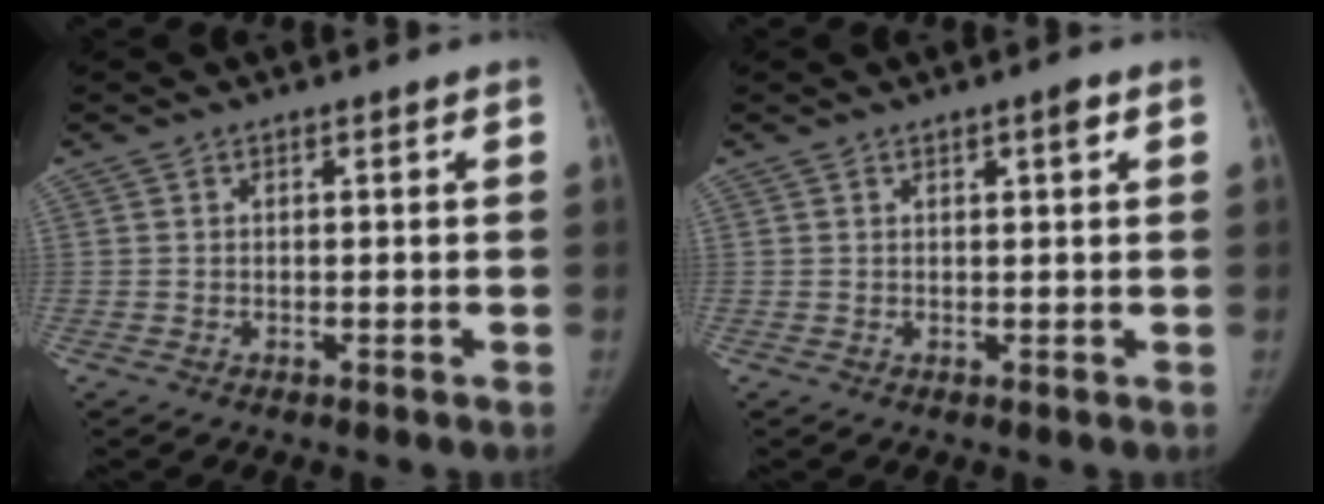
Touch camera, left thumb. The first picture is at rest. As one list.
[{"total": 1.6, "force": [0.8, 0.3, 1.4], "torque": [-0.018, -0.002, 0.013]}]